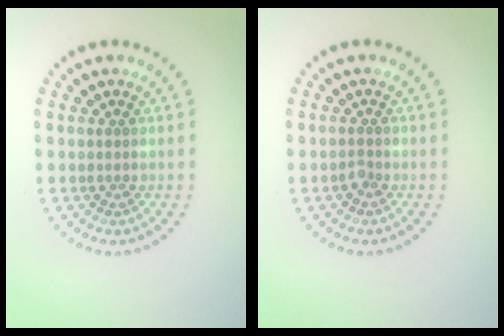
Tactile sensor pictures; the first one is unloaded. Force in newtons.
{"total": 0.8, "press": 0.5, "slide": 0.6}